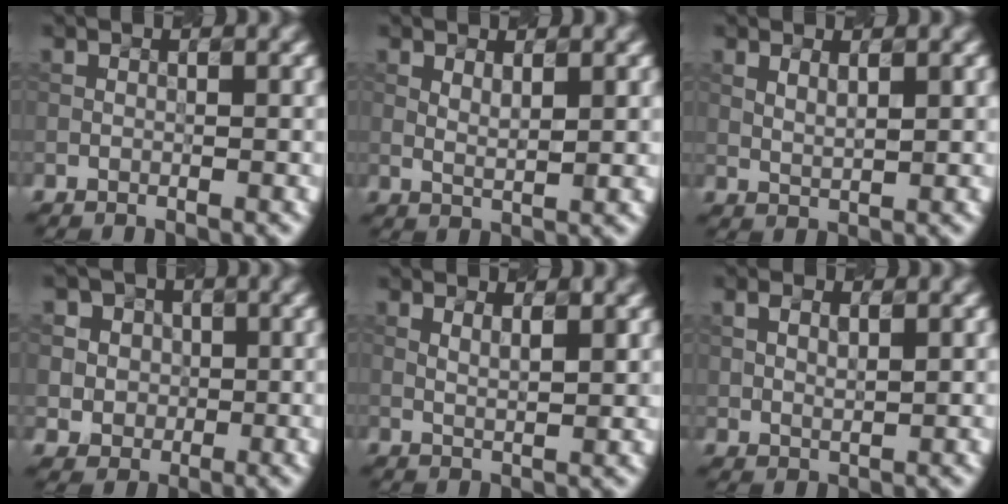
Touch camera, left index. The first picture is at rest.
{"total": 1.1, "force": [0.8, 0.1, 0.7], "torque": [-0.019, 0.000, 0.023]}
{"total": 1.0, "force": [0.9, 0.1, 0.4], "torque": [-0.014, 0.003, 0.023]}
{"total": 6.3, "force": [2.8, 5.3, 1.7], "torque": [-0.034, 0.026, 0.035]}
{"total": 1.8, "force": [1.2, 0.4, 1.4], "torque": [-0.022, 0.002, 0.027]}
{"total": 1.3, "force": [0.8, 0.7, 0.8], "torque": [-0.030, 0.004, 0.027]}